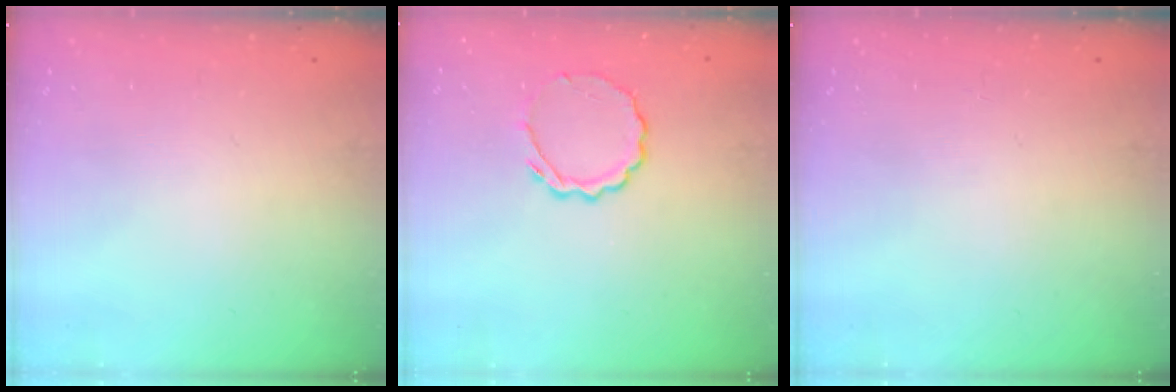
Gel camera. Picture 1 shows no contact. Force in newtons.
{"total": 5.4, "press": 5.2, "slide": 1.4}
{"total": 0.0}